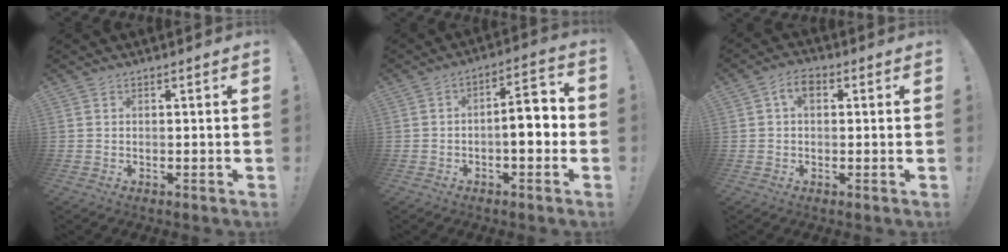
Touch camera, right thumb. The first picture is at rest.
{"total": 9.0, "force": [-1.9, 3.5, 8.1], "torque": [-0.109, 0.013, -0.034]}
{"total": 4.8, "force": [1.0, 3.0, 3.7], "torque": [-0.058, 0.010, 0.017]}